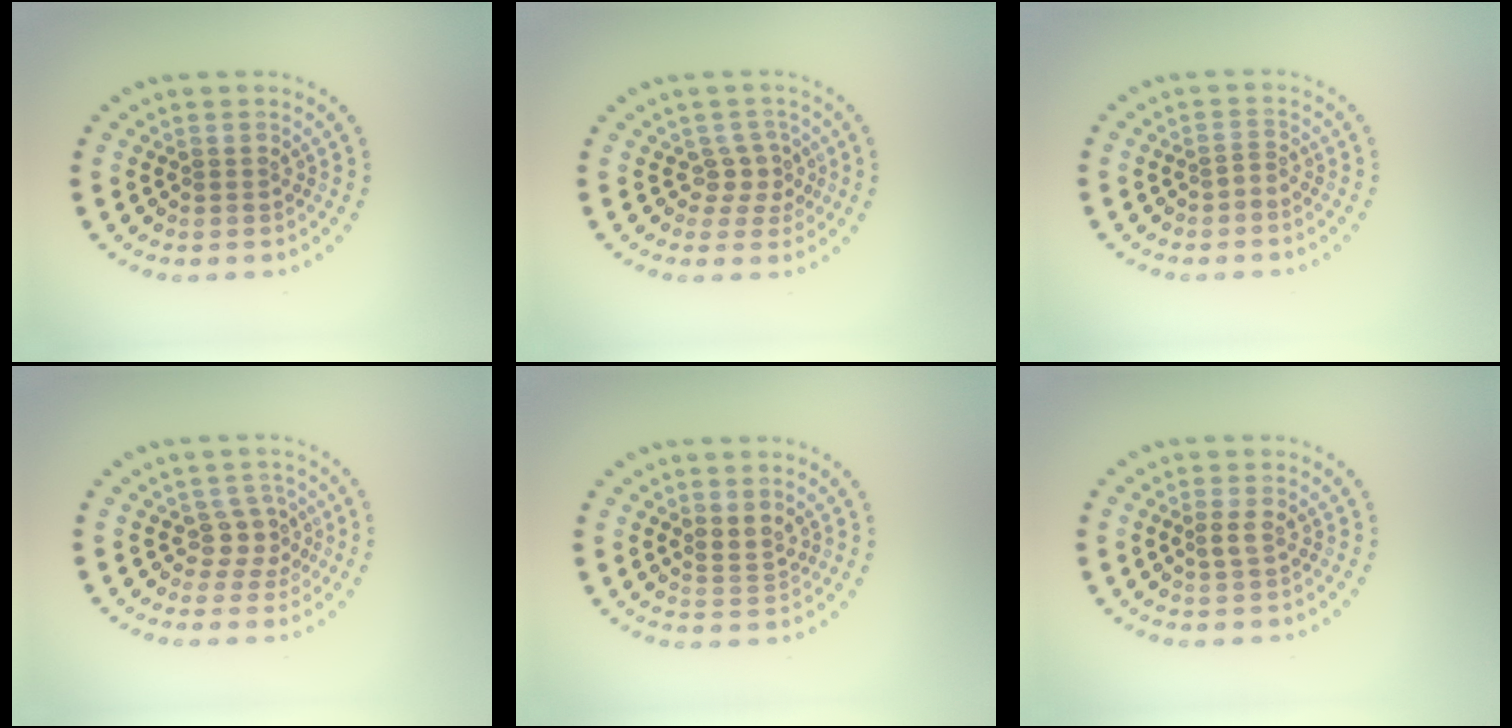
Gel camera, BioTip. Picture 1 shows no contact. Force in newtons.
{"total": 2.1, "press": 1.5, "slide": 1.4}
{"total": 0.6, "press": 0.1, "slide": 0.6}
{"total": 2.2, "press": 1.7, "slide": 1.4}
{"total": 1.7, "press": 1.4, "slide": 1.0}
{"total": 0.8, "press": 0.8, "slide": 0.2}